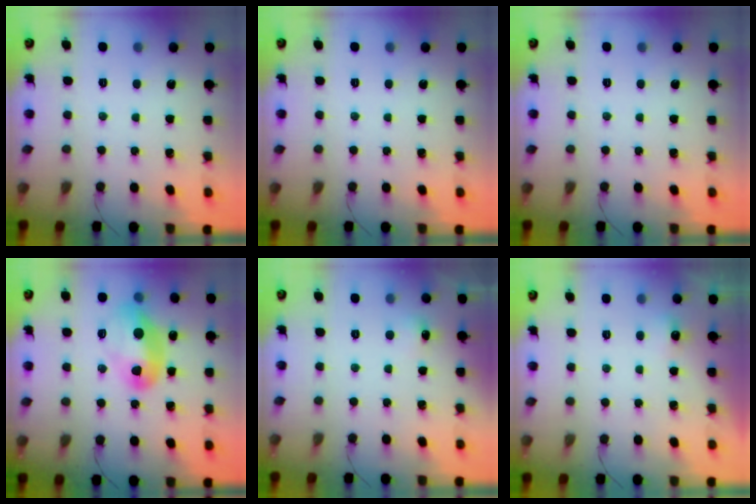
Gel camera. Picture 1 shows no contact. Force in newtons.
{"total": 0.0}
{"total": 0.0}
{"total": 17.6, "press": 14.3, "slide": 10.2}
{"total": 4.7, "press": 4.6, "slide": 1.0}
{"total": 3.7, "press": 3.6, "slide": 1.1}